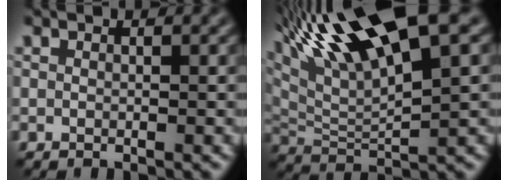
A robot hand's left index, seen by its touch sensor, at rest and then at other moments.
{"total": 12.8, "force": [7.2, 3.4, 10.0], "torque": [-0.184, 0.022, 0.123]}